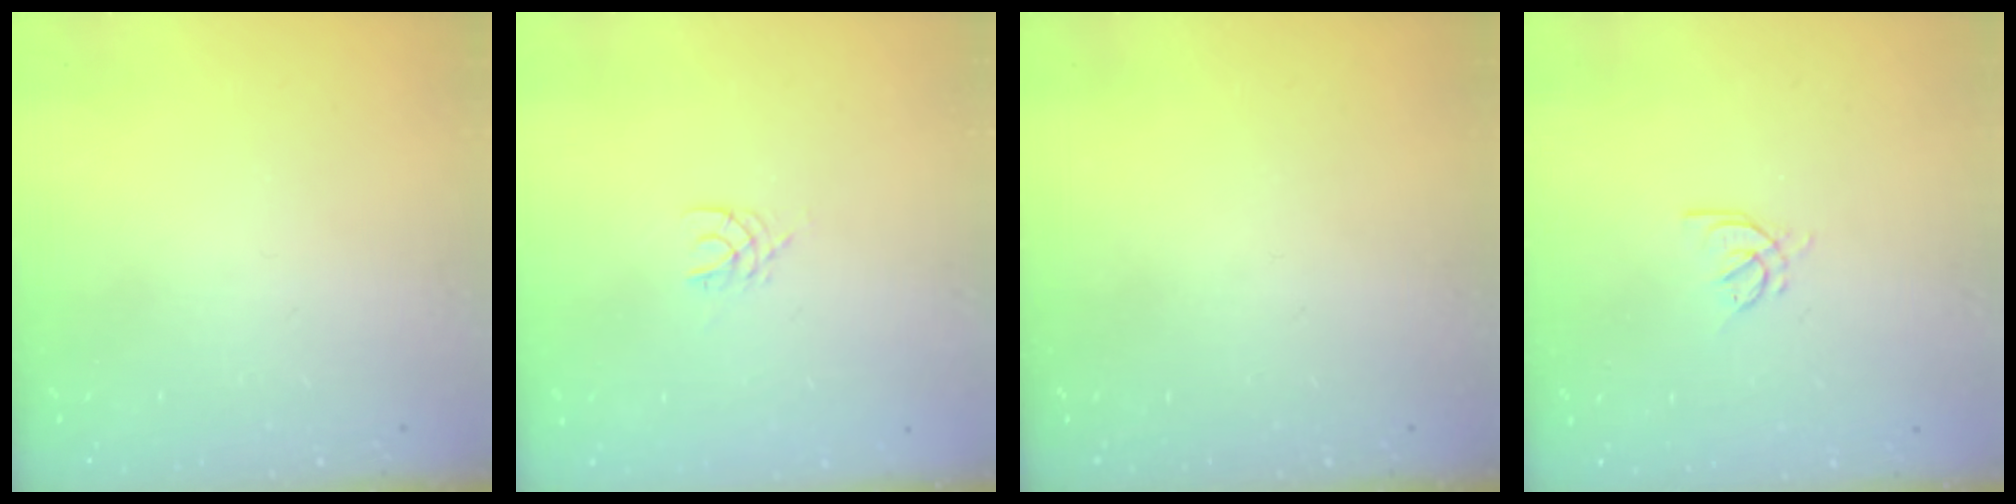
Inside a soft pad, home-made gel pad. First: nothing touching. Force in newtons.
{"total": 2.5, "press": 2.5, "slide": 0.4}
{"total": 0.0}
{"total": 3.7, "press": 3.6, "slide": 0.7}